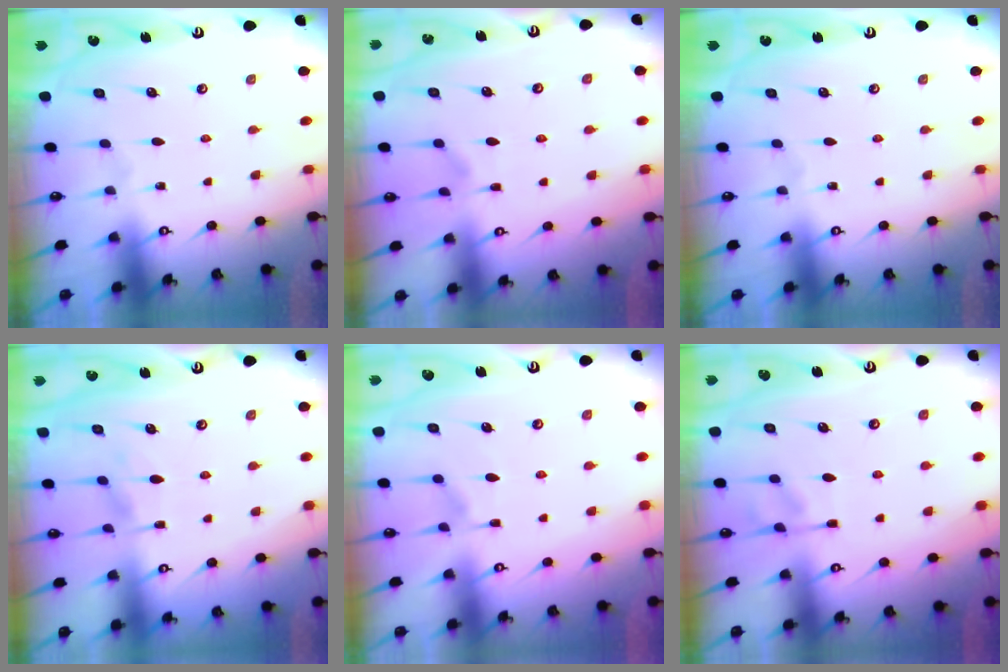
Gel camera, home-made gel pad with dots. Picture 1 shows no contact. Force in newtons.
{"total": 1.2, "press": 0.8, "slide": 0.9}
{"total": 0.0}
{"total": 2.0, "press": 1.7, "slide": 1.0}
{"total": 1.5, "press": 0.6, "slide": 1.4}
{"total": 2.0, "press": 1.5, "slide": 1.3}